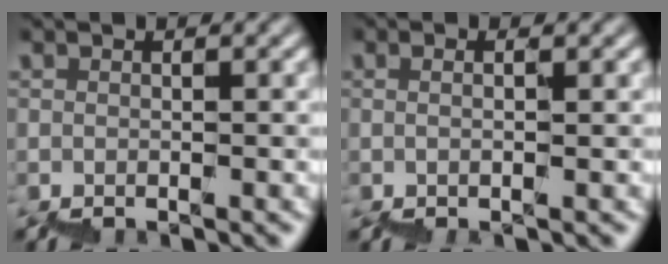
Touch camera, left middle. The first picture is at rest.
{"total": 1.2, "force": [0.1, 0.2, 1.1], "torque": [-0.016, 0.001, 0.000]}